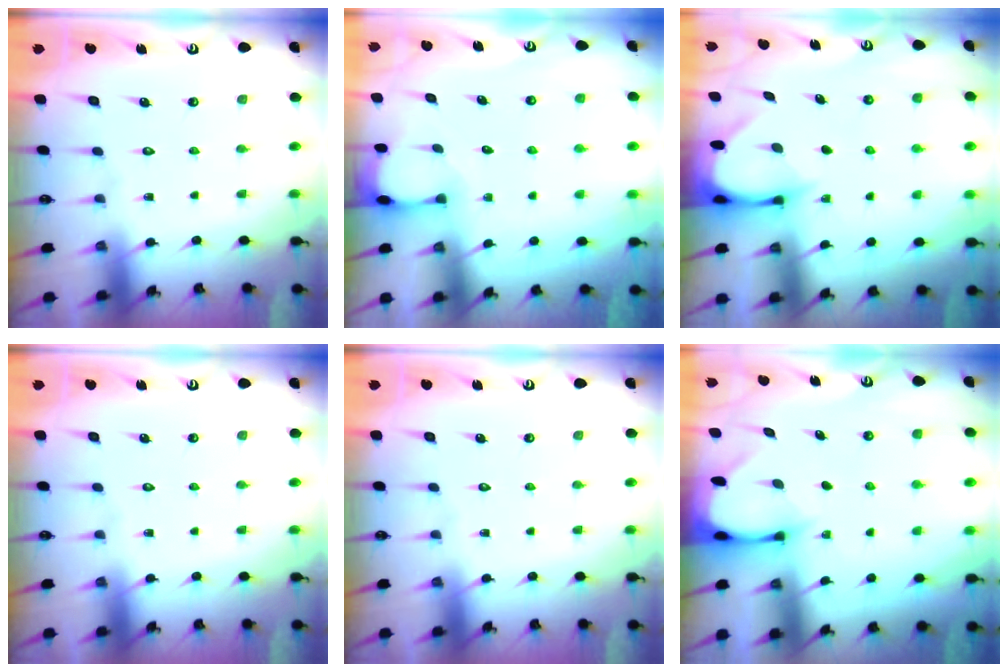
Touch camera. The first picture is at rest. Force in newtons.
{"total": 2.0, "press": 2.0, "slide": 0.3}
{"total": 3.3, "press": 3.3, "slide": 0.3}
{"total": 0.0}
{"total": 0.0}
{"total": 2.4, "press": 2.3, "slide": 0.3}